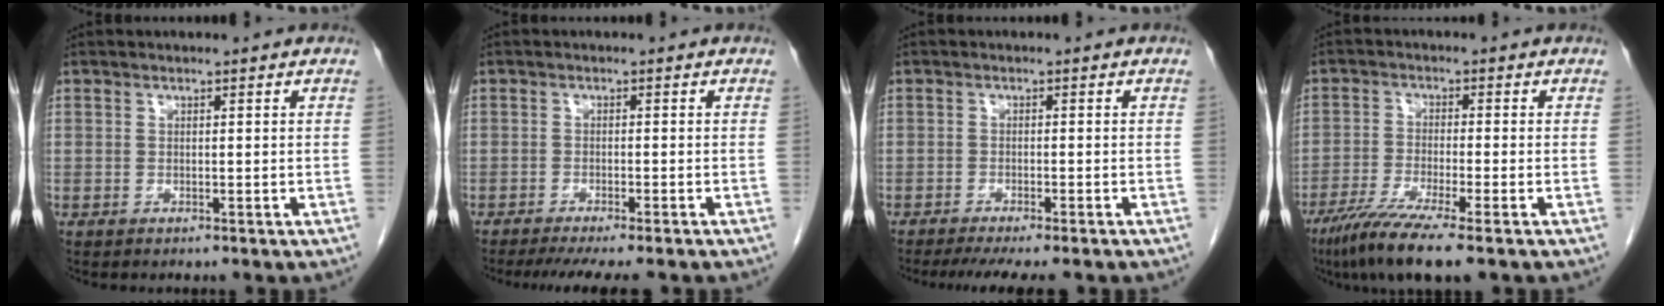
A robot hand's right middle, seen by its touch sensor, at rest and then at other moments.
{"total": 8.6, "force": [-7.3, 0.5, 4.5], "torque": [-0.052, -0.015, -0.103]}
{"total": 8.2, "force": [-6.9, 0.6, 4.4], "torque": [-0.053, -0.013, -0.099]}
{"total": 8.7, "force": [-6.0, -0.1, 6.3], "torque": [-0.114, -0.025, -0.104]}